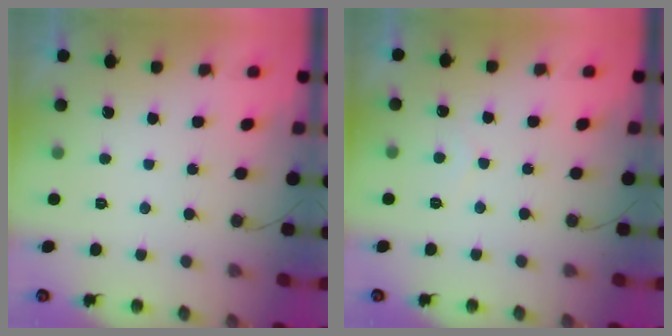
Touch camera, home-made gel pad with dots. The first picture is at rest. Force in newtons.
{"total": 3.9, "press": 3.9, "slide": 0.3}